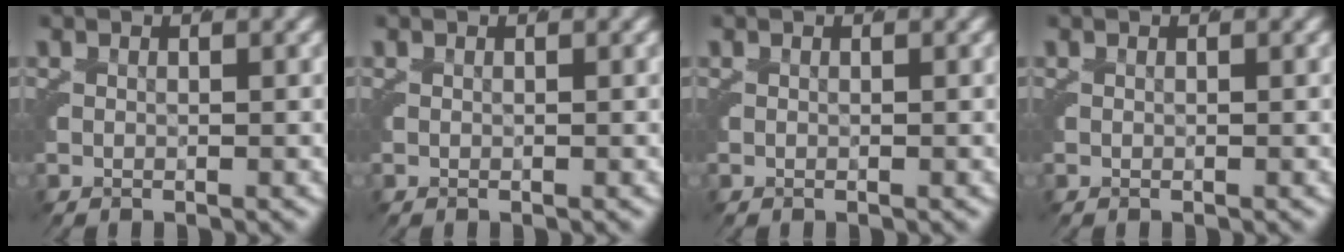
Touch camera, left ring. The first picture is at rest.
{"total": 0.0}
{"total": 0.0}
{"total": 0.0}